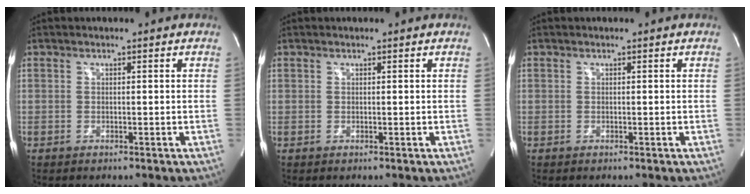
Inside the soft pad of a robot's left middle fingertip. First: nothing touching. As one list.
[{"total": 0.0}, {"total": 0.0}]